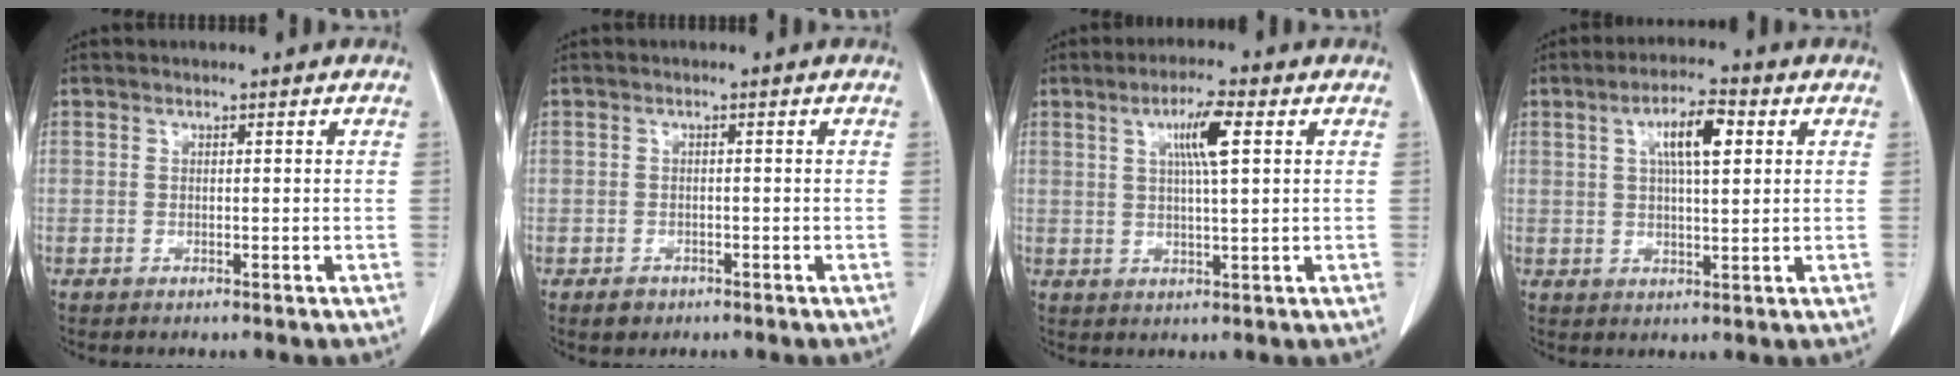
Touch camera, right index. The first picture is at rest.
{"total": 2.3, "force": [-1.2, 1.9, 0.5], "torque": [-0.009, 0.003, -0.013]}
{"total": 6.4, "force": [2.2, 0.8, 6.0], "torque": [-0.109, 0.005, 0.039]}
{"total": 7.5, "force": [2.4, 2.0, 6.8], "torque": [-0.122, 0.011, 0.043]}